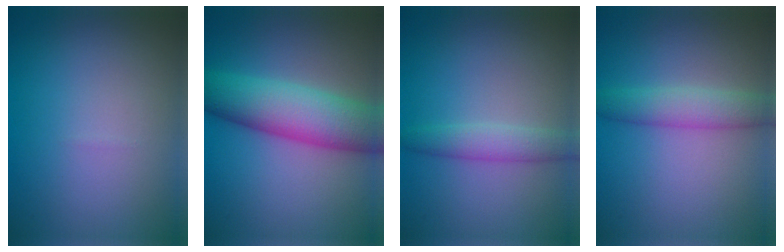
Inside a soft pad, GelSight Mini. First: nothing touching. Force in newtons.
{"total": 8.4, "press": 8.4, "slide": 0.2}
{"total": 2.4, "press": 2.4, "slide": 0.1}
{"total": 3.2, "press": 3.2, "slide": 0.1}